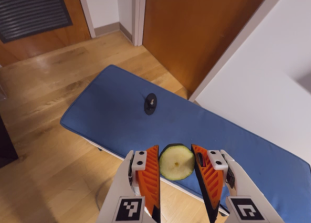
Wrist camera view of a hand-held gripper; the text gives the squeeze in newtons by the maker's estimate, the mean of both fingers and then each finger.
{"total": 10.9, "left": 11.6, "right": 10.2}